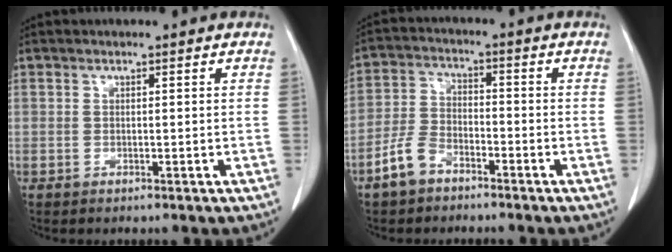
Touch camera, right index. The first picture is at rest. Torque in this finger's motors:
{"motor_torque": [-0.04, -0.11, 0.07, -0.06]}